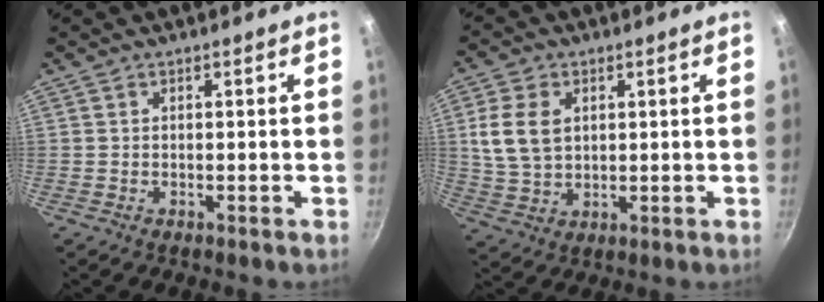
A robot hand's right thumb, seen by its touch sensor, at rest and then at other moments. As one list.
[{"total": 9.0, "force": [2.1, 6.3, 6.0], "torque": [-0.105, -0.008, 0.045]}]